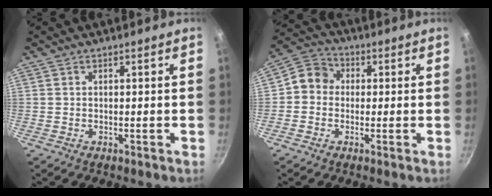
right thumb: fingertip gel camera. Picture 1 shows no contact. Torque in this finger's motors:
{"motor_torque": [0.68, 0.96, 0.49, -0.33, -0.01]}